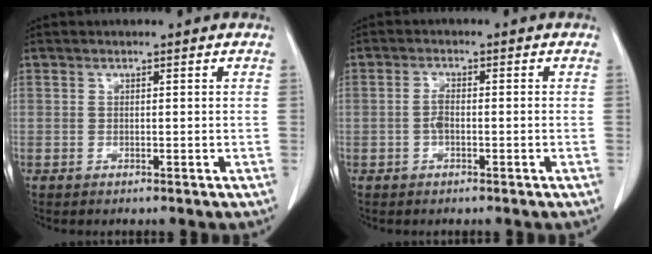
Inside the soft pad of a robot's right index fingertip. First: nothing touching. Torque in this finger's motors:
{"motor_torque": [0.51, -0.19, 0.29, 0.07]}